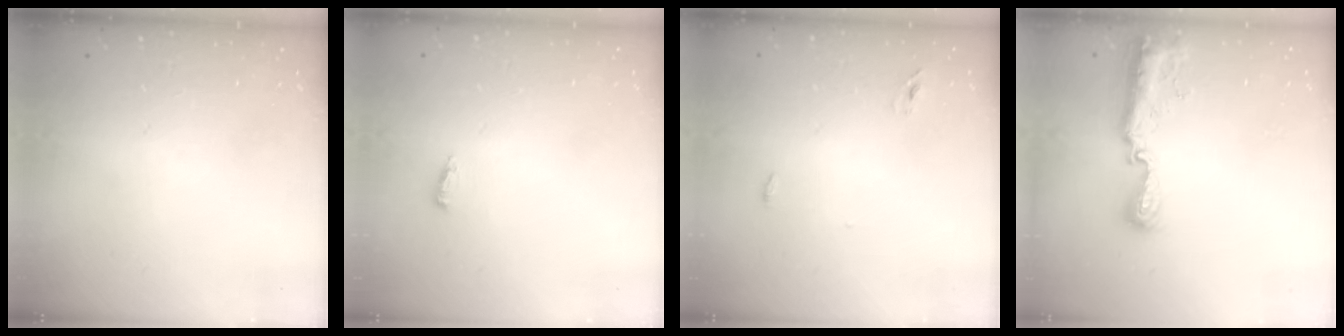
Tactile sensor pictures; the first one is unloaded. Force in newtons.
{"total": 2.7, "press": 2.5, "slide": 1.0}
{"total": 2.9, "press": 2.7, "slide": 1.0}
{"total": 11.2, "press": 10.1, "slide": 4.8}